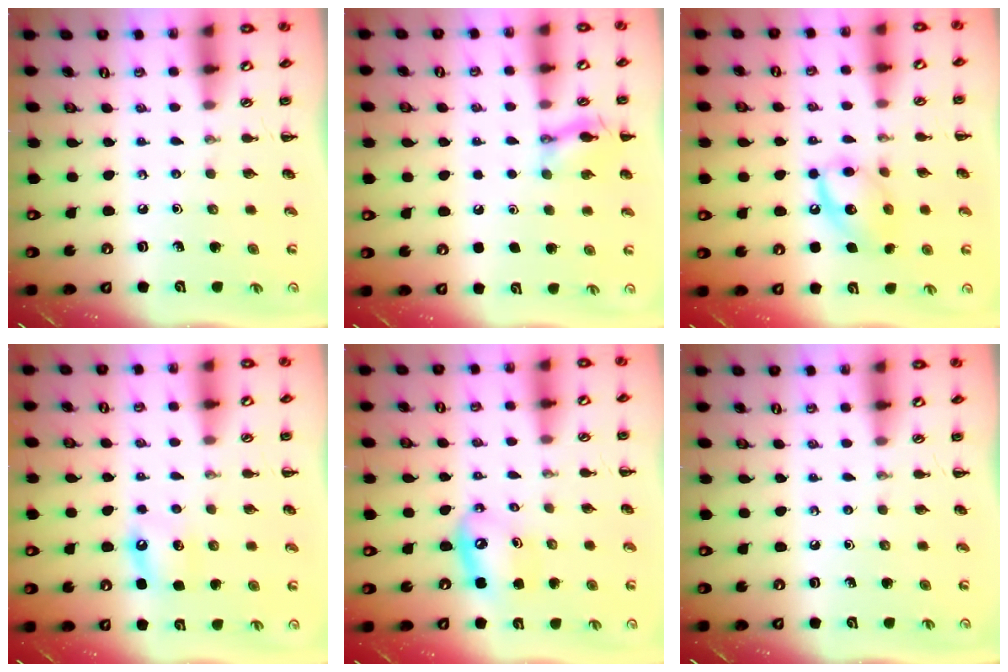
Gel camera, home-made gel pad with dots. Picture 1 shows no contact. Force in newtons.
{"total": 1.6, "press": 1.6, "slide": 0.1}
{"total": 12.6, "press": 12.6, "slide": 1.3}
{"total": 5.1, "press": 4.9, "slide": 1.4}
{"total": 8.0, "press": 7.8, "slide": 1.8}
{"total": 0.0}